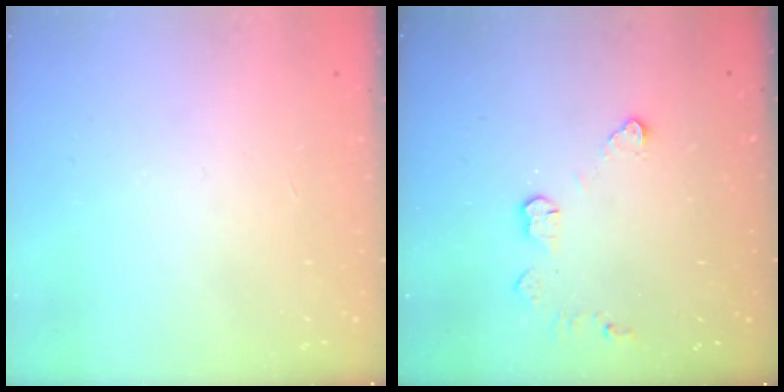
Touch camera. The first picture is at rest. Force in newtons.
{"total": 4.6, "press": 4.6, "slide": 0.2}